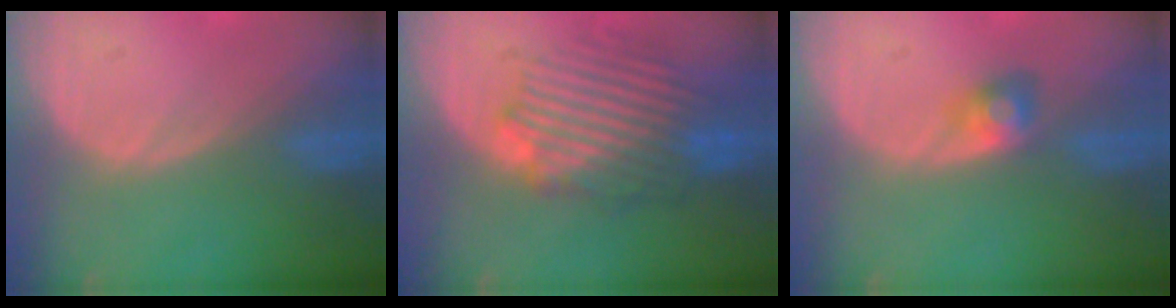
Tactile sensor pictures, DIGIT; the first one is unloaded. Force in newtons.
{"total": 8.9, "press": 8.8, "slide": 1.4}
{"total": 2.7, "press": 2.7, "slide": 0.3}